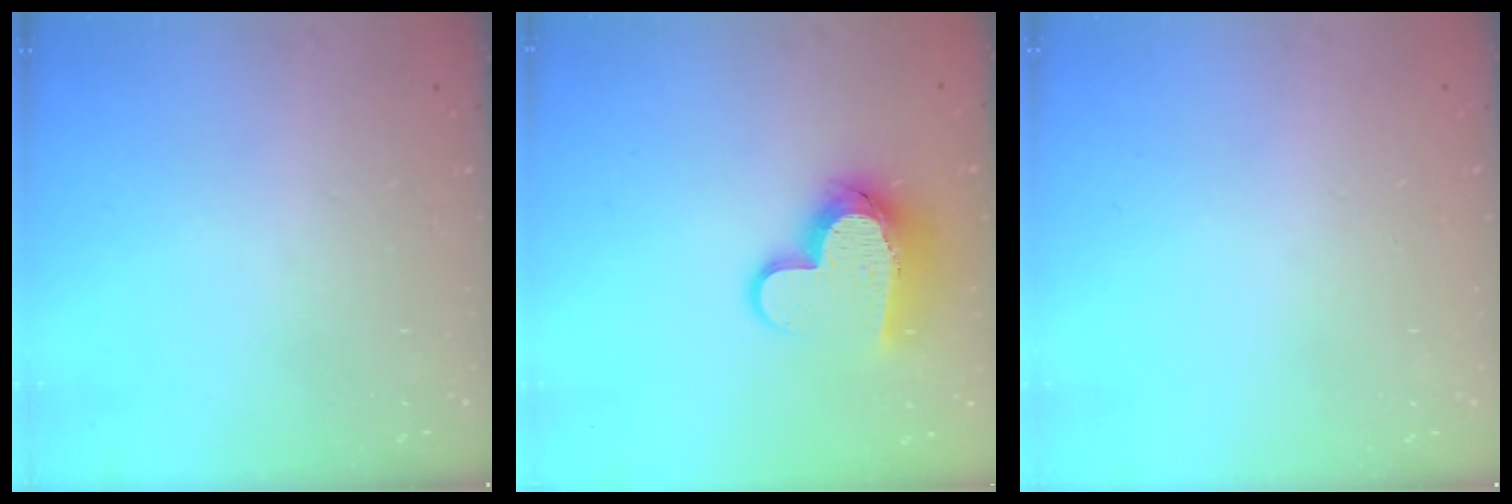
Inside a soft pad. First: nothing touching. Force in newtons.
{"total": 13.2, "press": 13.2, "slide": 0.9}
{"total": 0.8, "press": 0.5, "slide": 0.6}